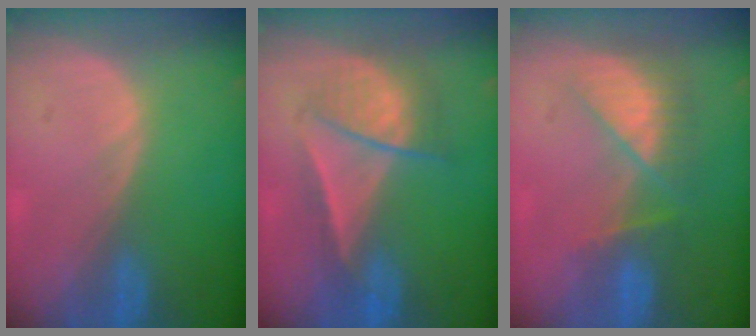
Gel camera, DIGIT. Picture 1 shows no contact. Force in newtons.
{"total": 6.6, "press": 6.5, "slide": 1.2}
{"total": 8.1, "press": 7.0, "slide": 4.1}